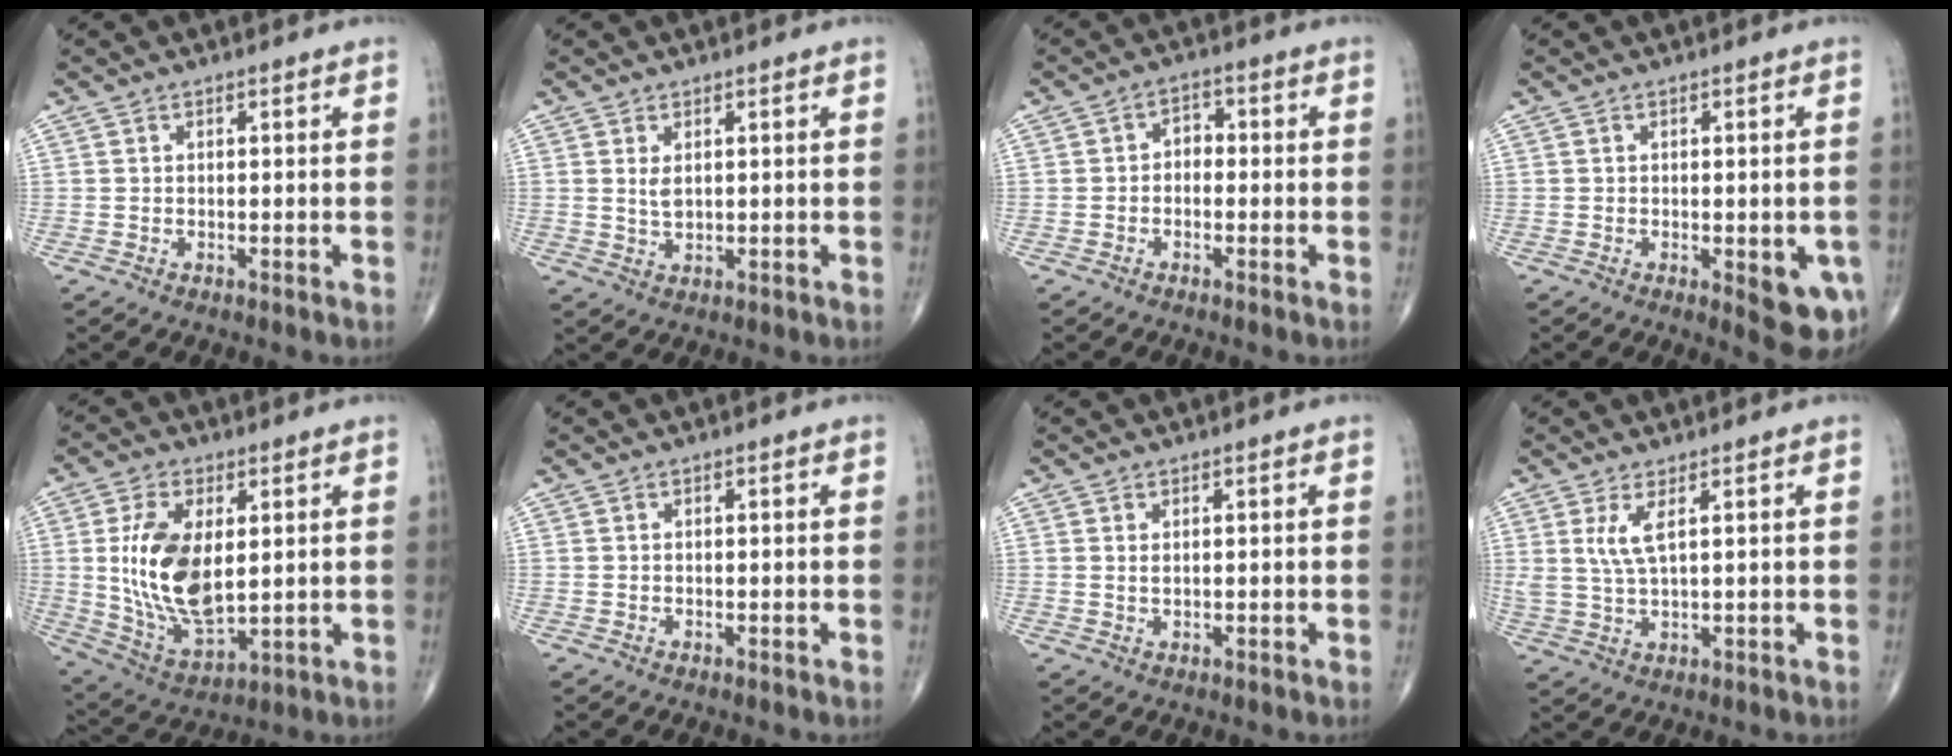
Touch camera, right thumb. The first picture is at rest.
{"total": 2.3, "force": [0.7, 1.2, 1.9], "torque": [-0.034, -0.007, 0.020]}
{"total": 3.0, "force": [-0.5, 2.2, 1.9], "torque": [-0.013, 0.015, -0.020]}
{"total": 7.9, "force": [-2.2, 2.9, 7.1], "torque": [-0.066, -0.011, -0.021]}
{"total": 15.9, "force": [2.0, 8.4, 13.4], "torque": [-0.250, -0.019, 0.052]}
{"total": 0.0}
{"total": 1.0, "force": [0.4, 0.4, 0.8], "torque": [-0.015, -0.001, 0.011]}
{"total": 4.4, "force": [1.8, 1.0, 3.9], "torque": [-0.092, -0.013, 0.046]}